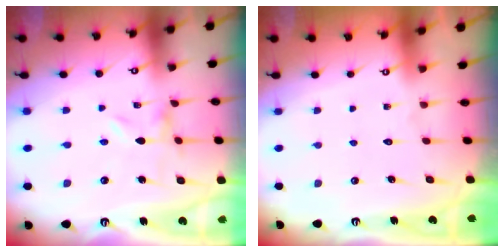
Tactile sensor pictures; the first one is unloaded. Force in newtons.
{"total": 1.6, "press": 1.6, "slide": 0.1}